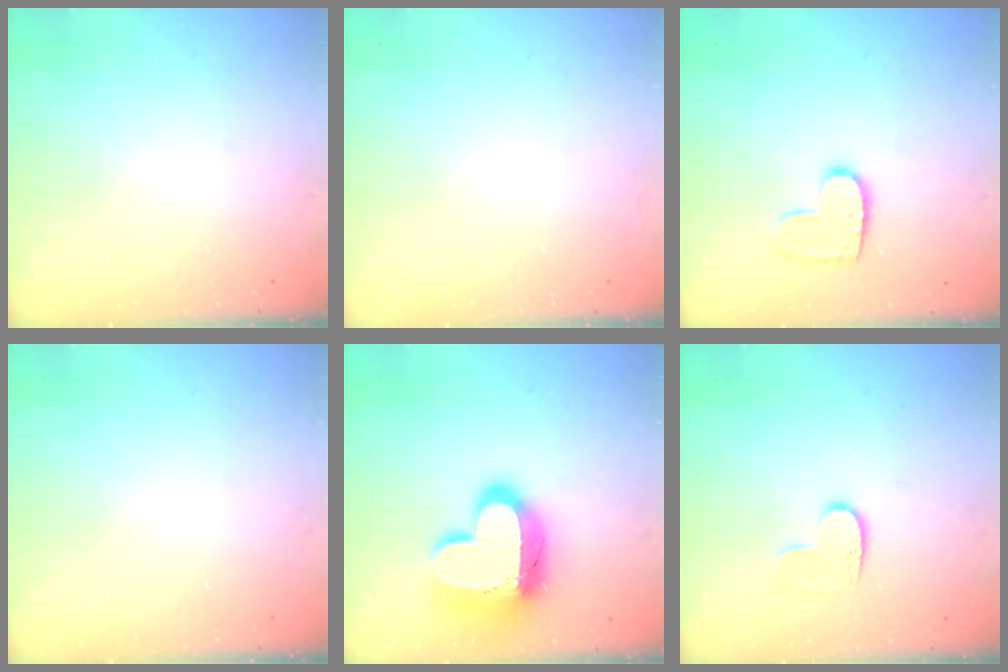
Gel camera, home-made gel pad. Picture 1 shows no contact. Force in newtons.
{"total": 0.0}
{"total": 9.7, "press": 9.7, "slide": 0.3}
{"total": 0.0}
{"total": 20.9, "press": 20.9, "slide": 1.8}
{"total": 6.6, "press": 6.6, "slide": 0.3}